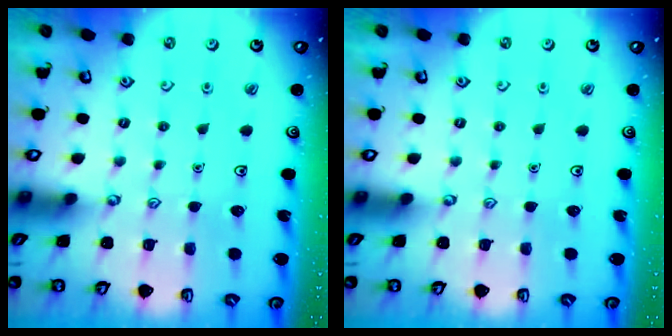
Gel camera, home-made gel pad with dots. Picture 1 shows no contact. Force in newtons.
{"total": 0.0}